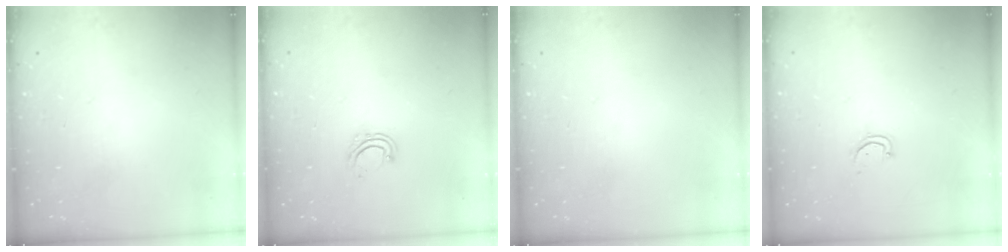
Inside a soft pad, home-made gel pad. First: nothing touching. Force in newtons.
{"total": 6.0, "press": 5.8, "slide": 1.6}
{"total": 0.0}
{"total": 2.6, "press": 2.6, "slide": 0.2}